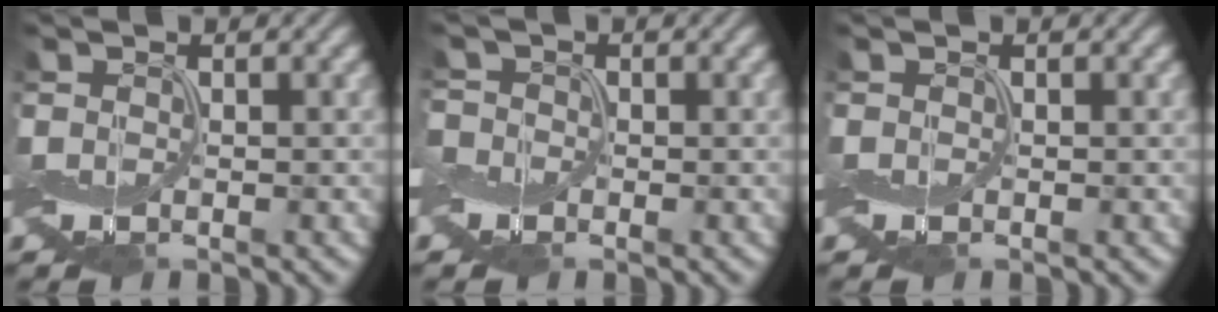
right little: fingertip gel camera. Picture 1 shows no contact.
{"total": 1.4, "force": [-0.8, 1.1, 0.0], "torque": [-0.006, 0.007, -0.020]}
{"total": 0.0}